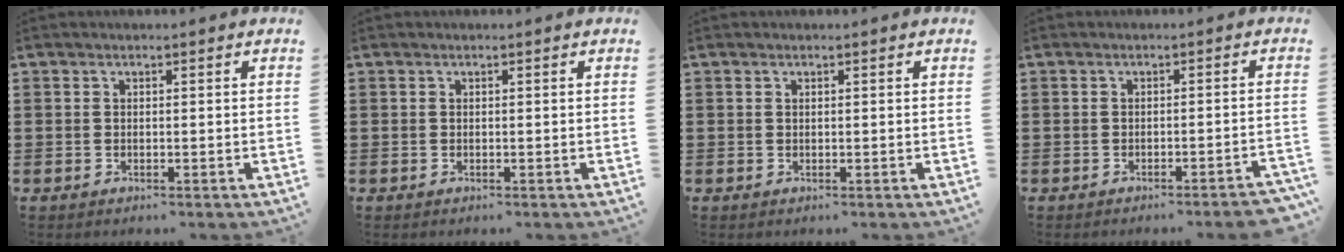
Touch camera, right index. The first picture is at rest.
{"total": 0.0}
{"total": 0.0}
{"total": 2.2, "force": [-1.9, -0.4, 1.1], "torque": [-0.019, -0.005, -0.036]}